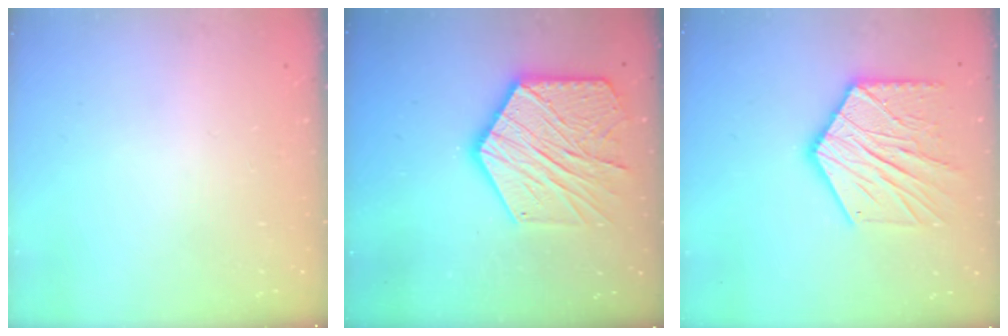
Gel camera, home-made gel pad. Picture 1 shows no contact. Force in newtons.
{"total": 22.6, "press": 22.5, "slide": 2.0}
{"total": 17.7, "press": 17.6, "slide": 1.4}